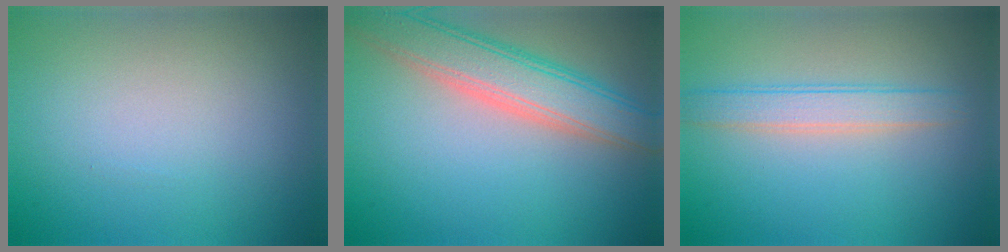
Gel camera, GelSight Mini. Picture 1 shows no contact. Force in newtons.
{"total": 6.4, "press": 6.4, "slide": 0.4}
{"total": 2.7, "press": 2.7, "slide": 0.0}